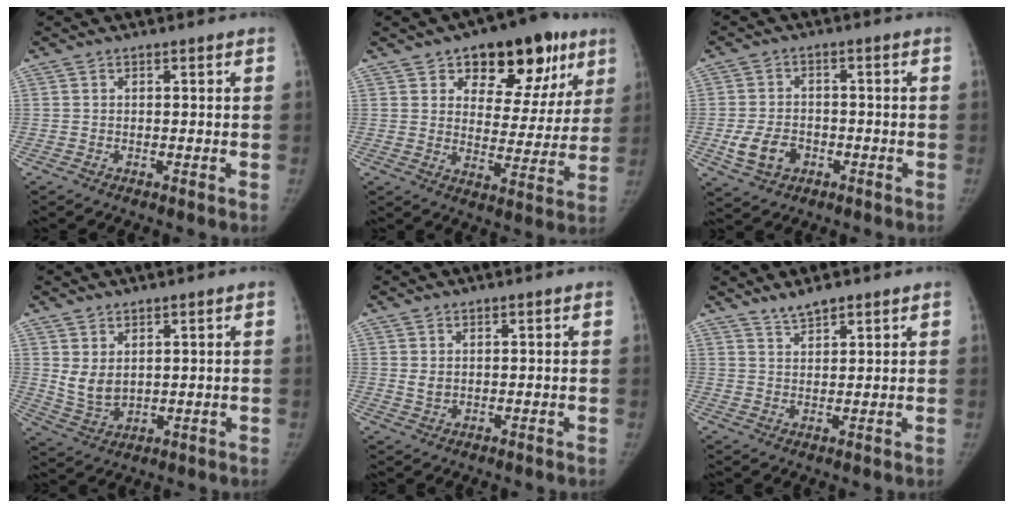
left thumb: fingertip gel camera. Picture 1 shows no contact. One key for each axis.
{"total": 18.7, "fx": 10.0, "fy": 10.8, "fz": 11.5, "tx": -0.090, "ty": -0.023, "tz": 0.138}
{"total": 7.1, "fx": -2.5, "fy": 5.3, "fz": 4.0, "tx": -0.066, "ty": 0.012, "tz": -0.039}
{"total": 5.6, "fx": 2.0, "fy": 3.6, "fz": 3.7, "tx": -0.057, "ty": -0.022, "tz": 0.054}
{"total": 1.8, "fx": 0.6, "fy": 1.3, "fz": 1.1, "tx": -0.014, "ty": -0.009, "tz": 0.017}
{"total": 3.7, "fx": 3.2, "fy": 1.0, "fz": 1.5, "tx": -0.023, "ty": -0.018, "tz": 0.060}